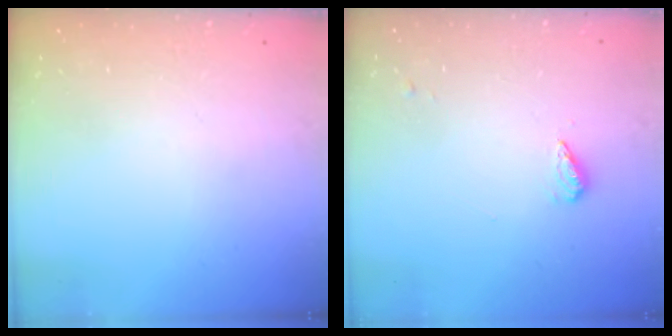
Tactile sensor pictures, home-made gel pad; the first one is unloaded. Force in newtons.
{"total": 3.9, "press": 3.8, "slide": 0.4}